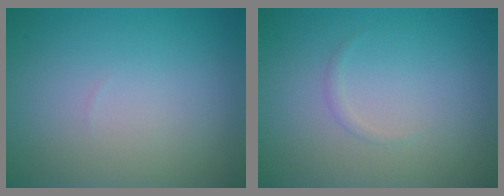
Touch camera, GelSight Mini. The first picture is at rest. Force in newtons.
{"total": 0.5, "press": 0.5, "slide": 0.0}